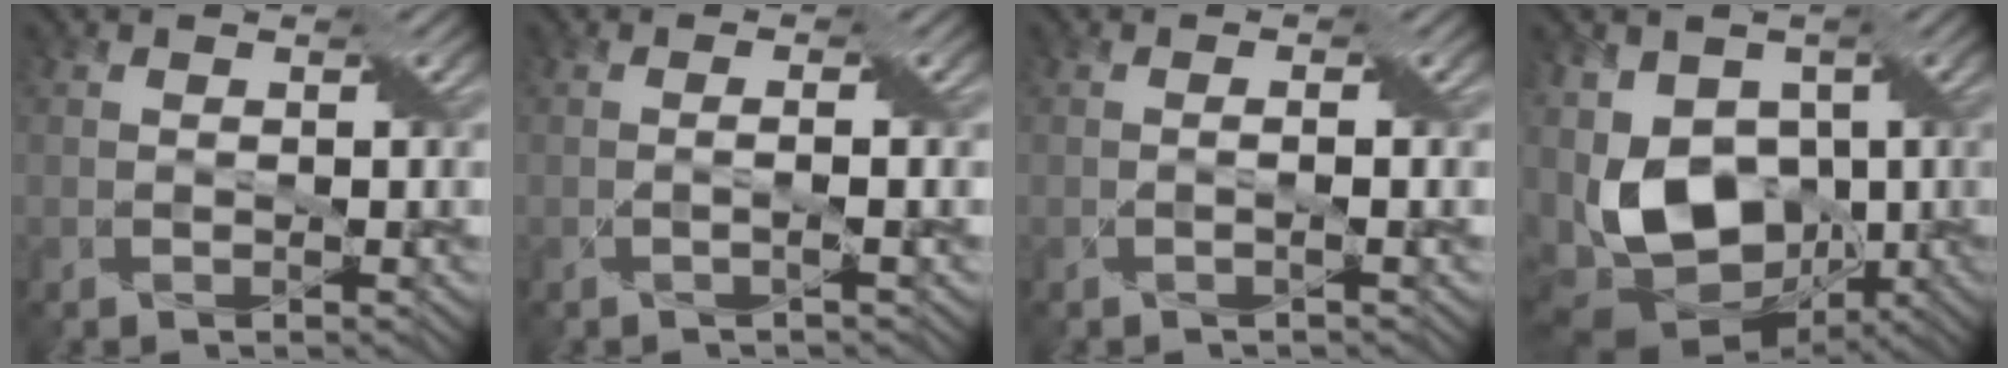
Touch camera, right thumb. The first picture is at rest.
{"total": 1.5, "force": [-0.1, 0.1, 1.5], "torque": [-0.027, 0.007, -0.008]}
{"total": 1.2, "force": [-0.1, 0.0, 1.2], "torque": [-0.021, 0.006, -0.004]}
{"total": 12.3, "force": [-1.9, 8.0, 9.1], "torque": [-0.194, 0.000, -0.044]}